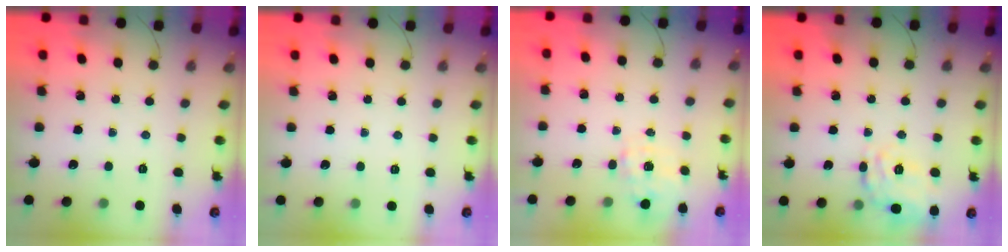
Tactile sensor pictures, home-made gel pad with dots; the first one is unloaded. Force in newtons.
{"total": 2.6, "press": 2.3, "slide": 1.2}
{"total": 1.2, "press": 1.1, "slide": 0.5}
{"total": 14.4, "press": 14.2, "slide": 2.2}